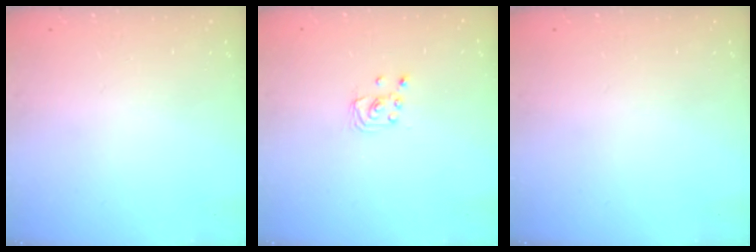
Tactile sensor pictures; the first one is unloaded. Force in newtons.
{"total": 2.0, "press": 2.0, "slide": 0.2}
{"total": 0.0}